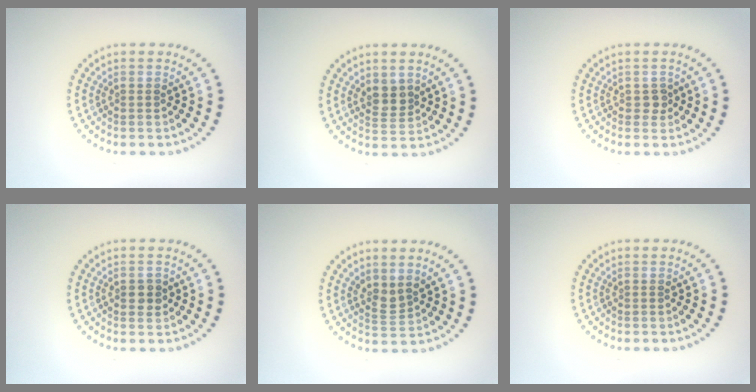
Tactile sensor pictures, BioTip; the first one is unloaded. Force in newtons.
{"total": 1.9, "press": 1.7, "slide": 0.9}
{"total": 0.9, "press": 0.8, "slide": 0.3}
{"total": 1.5, "press": 1.5, "slide": 0.1}
{"total": 1.8, "press": 1.4, "slide": 1.1}
{"total": 0.0}